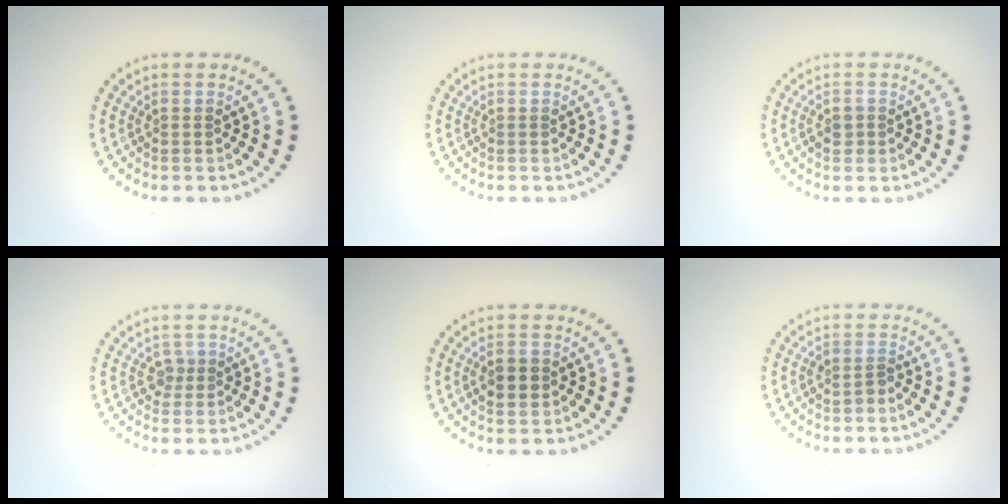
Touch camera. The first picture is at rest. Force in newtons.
{"total": 0.0}
{"total": 1.5, "press": 1.4, "slide": 0.5}
{"total": 1.2, "press": 0.9, "slide": 0.8}
{"total": 2.4, "press": 2.4, "slide": 0.1}
{"total": 1.1, "press": 0.9, "slide": 0.7}